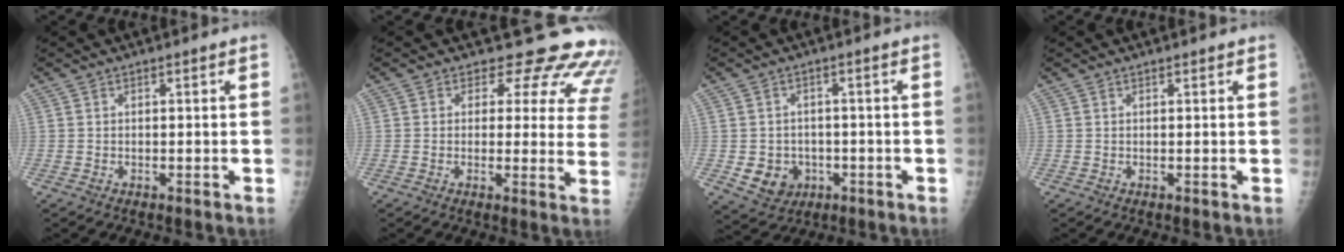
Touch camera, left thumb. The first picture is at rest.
{"total": 14.9, "force": [12.7, 6.7, 3.9], "torque": [0.007, -0.082, 0.108]}
{"total": 6.1, "force": [-1.5, 5.4, 2.5], "torque": [-0.018, 0.008, -0.011]}
{"total": 0.5, "force": [0.5, 0.1, 0.1], "torque": [-0.002, -0.001, 0.007]}